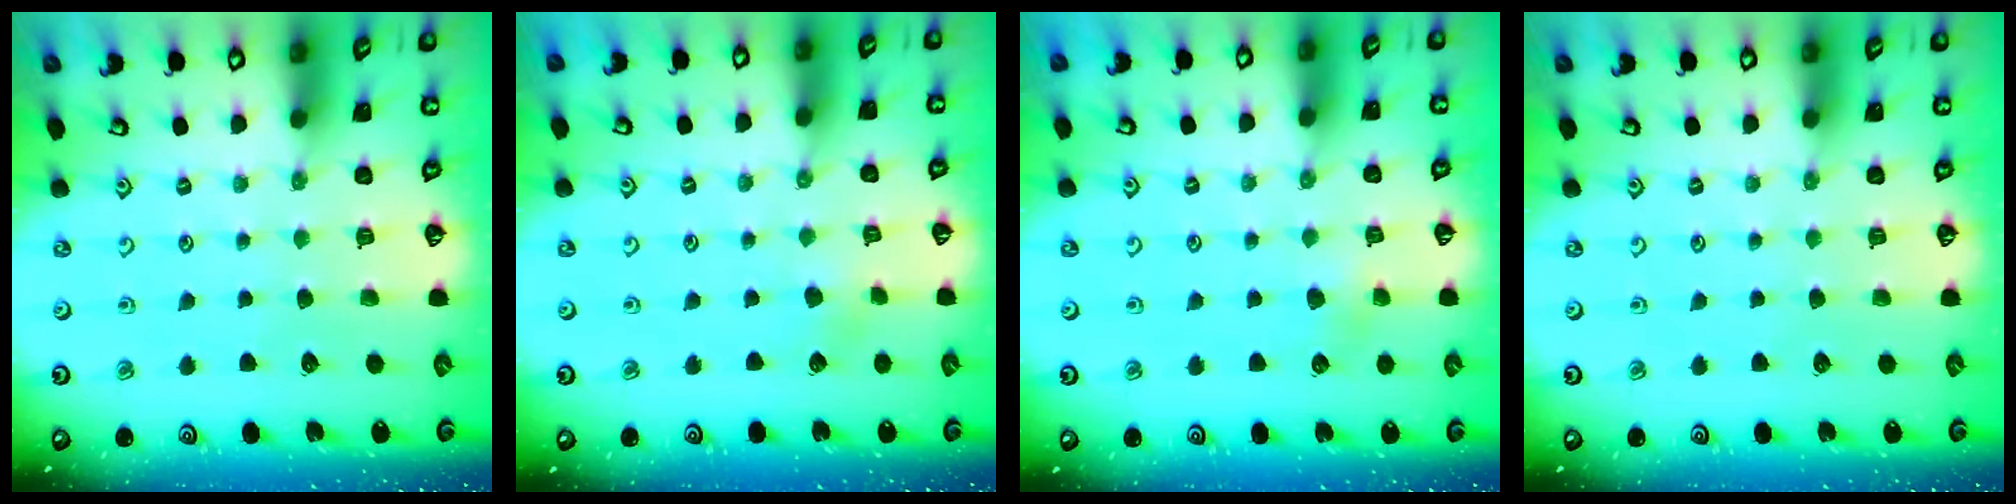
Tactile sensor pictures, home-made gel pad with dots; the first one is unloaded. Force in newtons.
{"total": 3.0, "press": 3.0, "slide": 0.1}
{"total": 2.4, "press": 2.4, "slide": 0.4}
{"total": 0.0}